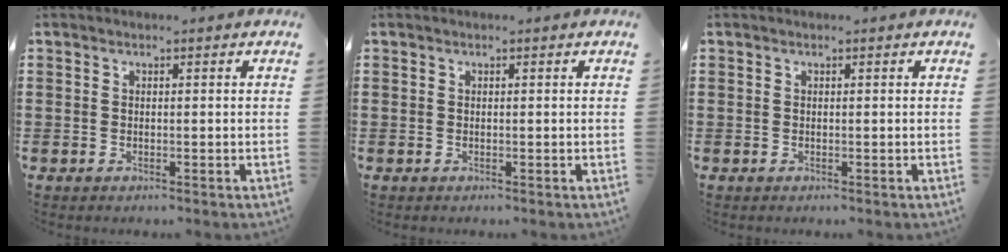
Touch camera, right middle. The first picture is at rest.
{"total": 0.0}
{"total": 0.0}